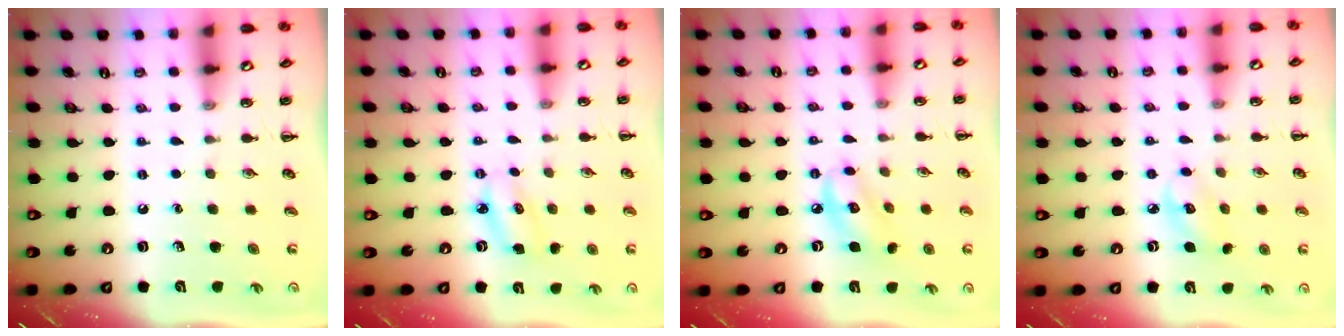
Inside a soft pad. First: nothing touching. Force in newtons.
{"total": 4.1, "press": 4.0, "slide": 0.9}
{"total": 7.5, "press": 7.5, "slide": 0.3}
{"total": 5.3, "press": 5.2, "slide": 0.9}